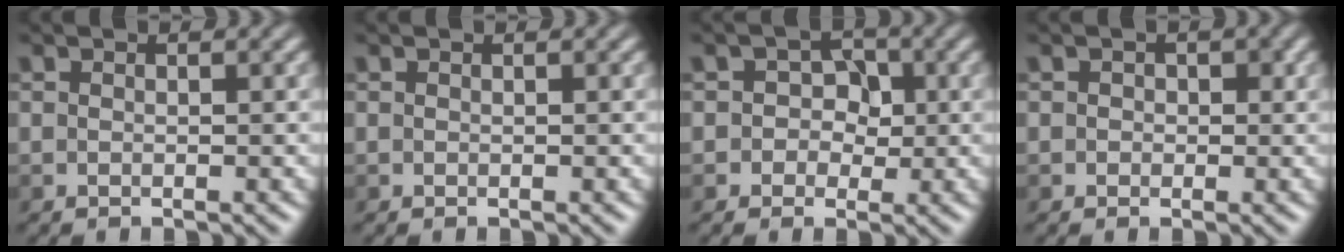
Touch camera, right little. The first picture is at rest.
{"total": 0.0}
{"total": 3.6, "force": [0.4, 3.3, 1.4], "torque": [0.010, 0.021, -0.014]}
{"total": 2.1, "force": [0.7, 1.8, 0.8], "torque": [0.011, 0.008, -0.006]}